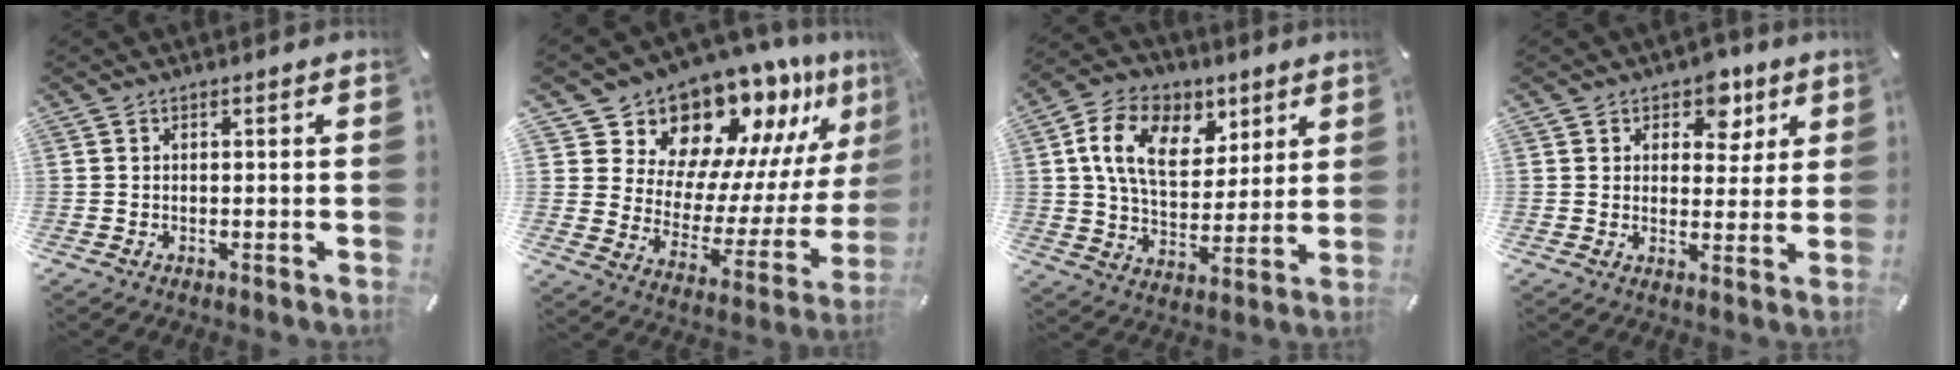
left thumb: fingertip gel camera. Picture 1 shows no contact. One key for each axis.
{"total": 15.8, "fx": 14.8, "fy": 5.6, "fz": 1.4, "tx": -0.015, "ty": -0.161, "tz": 0.250}
{"total": 14.7, "fx": 5.9, "fy": 10.2, "fz": 8.7, "tx": -0.153, "ty": -0.003, "tz": 0.112}
{"total": 7.3, "fx": 4.2, "fy": 5.4, "fz": 2.7, "tx": -0.020, "ty": -0.026, "tz": 0.068}